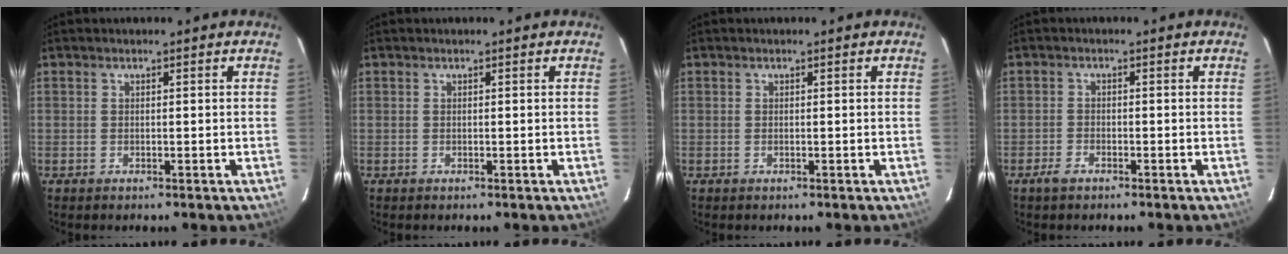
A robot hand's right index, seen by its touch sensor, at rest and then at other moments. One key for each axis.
{"total": 0.0}
{"total": 0.0}
{"total": 2.2, "fx": -1.7, "fy": 0.9, "fz": 1.0, "tx": -0.028, "ty": 0.000, "tz": -0.033}